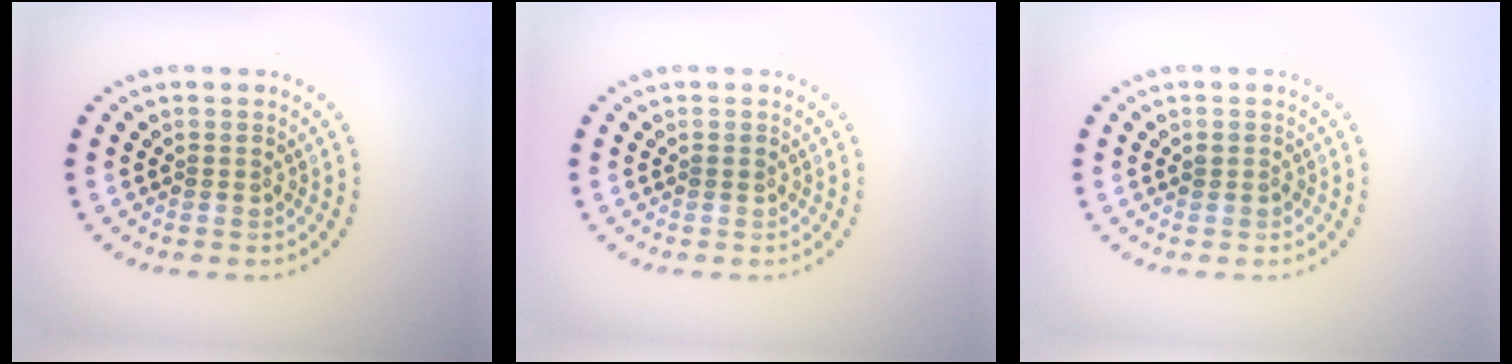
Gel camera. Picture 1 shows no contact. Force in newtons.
{"total": 0.5, "press": 0.5, "slide": 0.1}
{"total": 0.6, "press": 0.6, "slide": 0.1}